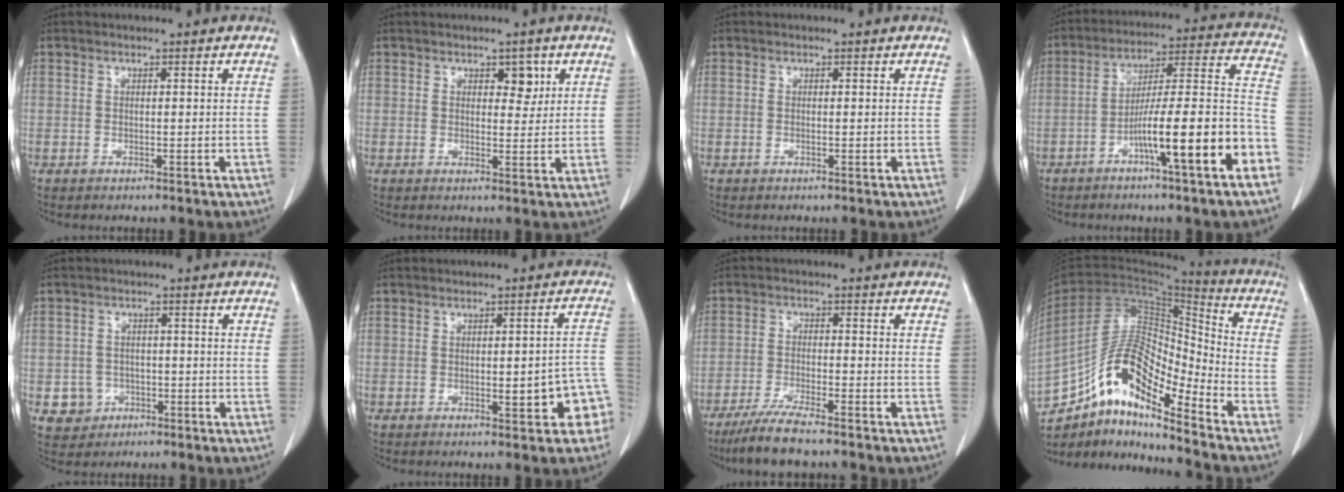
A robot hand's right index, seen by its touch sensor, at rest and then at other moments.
{"total": 2.9, "force": [1.3, 1.6, 1.9], "torque": [-0.017, -0.001, 0.018]}
{"total": 0.0}
{"total": 16.2, "force": [-7.3, 0.4, 14.4], "torque": [-0.219, 0.014, -0.115]}
{"total": 4.4, "force": [-1.4, 4.2, 0.4], "torque": [0.001, 0.011, -0.016]}
{"total": 6.3, "force": [-2.3, 1.6, 5.6], "torque": [-0.061, 0.023, -0.023]}
{"total": 7.5, "force": [-5.9, 0.3, 4.5], "torque": [-0.082, -0.021, -0.105]}
{"total": 15.4, "force": [-10.8, 3.8, 10.3], "torque": [-0.185, 0.039, -0.189]}